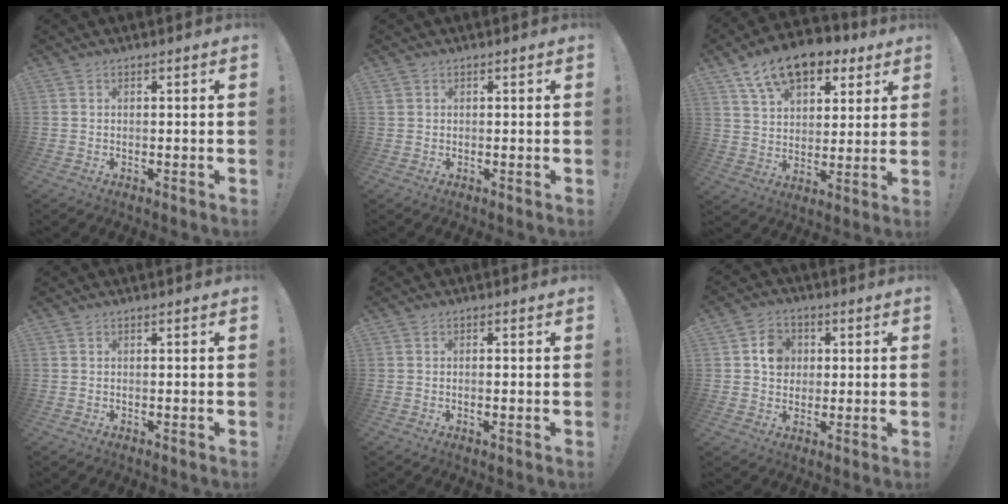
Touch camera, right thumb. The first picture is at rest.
{"total": 1.0, "force": [0.5, 0.8, 0.3], "torque": [-0.002, 0.000, 0.008]}
{"total": 14.5, "force": [9.2, 8.2, 7.5], "torque": [-0.126, -0.054, 0.170]}
{"total": 0.0}
{"total": 1.1, "force": [-0.3, 0.1, 1.1], "torque": [-0.020, 0.001, -0.006]}
{"total": 6.6, "force": [1.4, 5.8, 2.6], "torque": [-0.025, 0.000, 0.026]}